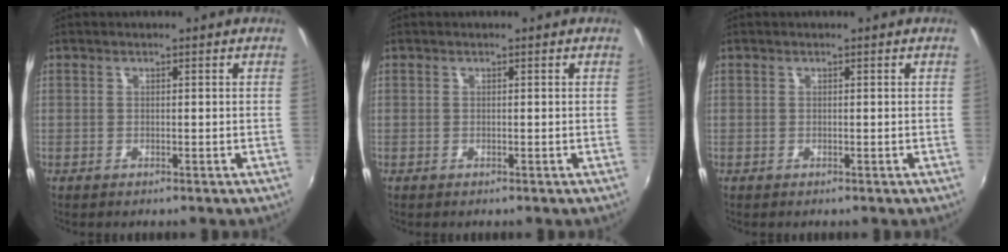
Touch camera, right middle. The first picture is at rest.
{"total": 0.0}
{"total": 0.0}